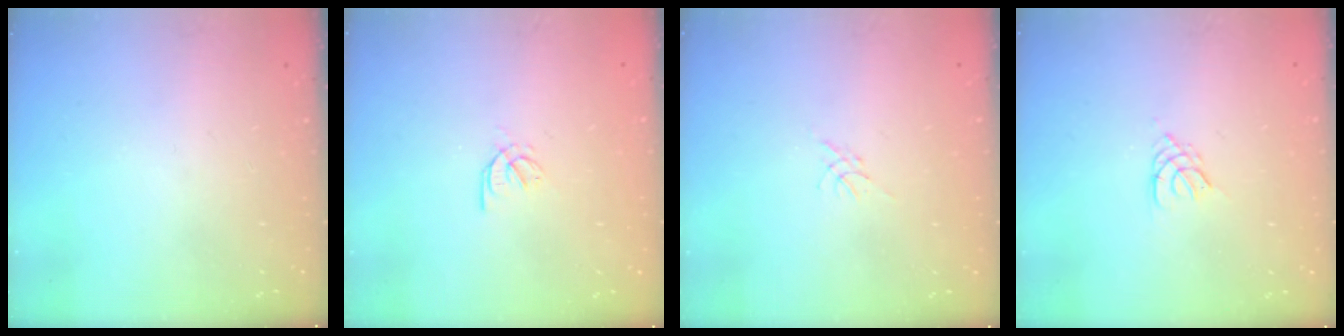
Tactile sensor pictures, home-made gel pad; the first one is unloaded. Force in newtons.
{"total": 2.6, "press": 2.5, "slide": 0.6}
{"total": 0.0}
{"total": 2.6, "press": 2.5, "slide": 0.5}